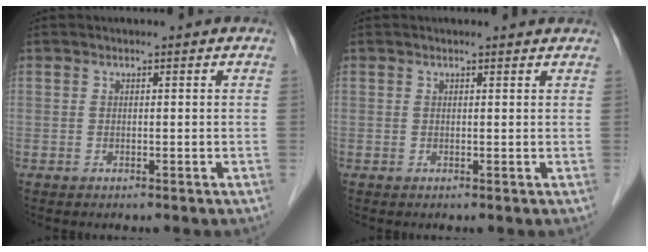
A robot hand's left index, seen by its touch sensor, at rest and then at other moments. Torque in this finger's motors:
{"motor_torque": [0.72, -0.87, 0.10, 0.01]}